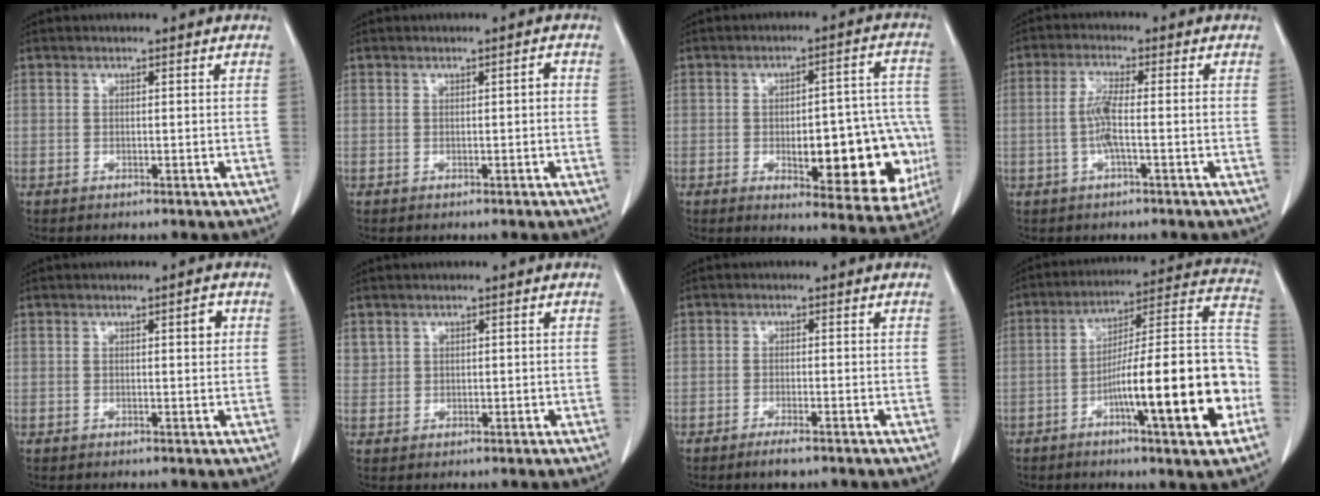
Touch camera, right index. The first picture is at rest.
{"total": 0.9, "force": [0.0, 0.1, 0.9], "torque": [-0.012, 0.002, 0.001]}
{"total": 18.4, "force": [-4.1, 6.4, 16.7], "torque": [-0.139, 0.034, -0.029]}
{"total": 4.3, "force": [-0.9, 0.2, 4.2], "torque": [-0.089, 0.004, -0.018]}
{"total": 1.8, "force": [0.6, 0.3, 1.6], "torque": [-0.023, 0.002, 0.009]}
{"total": 1.5, "force": [1.0, 1.0, 0.2], "torque": [0.003, 0.004, 0.021]}
{"total": 2.3, "force": [-1.6, 0.2, 1.5], "torque": [-0.028, -0.003, -0.027]}
{"total": 20.9, "force": [-6.7, 1.9, 19.8], "torque": [-0.253, 0.018, -0.101]}